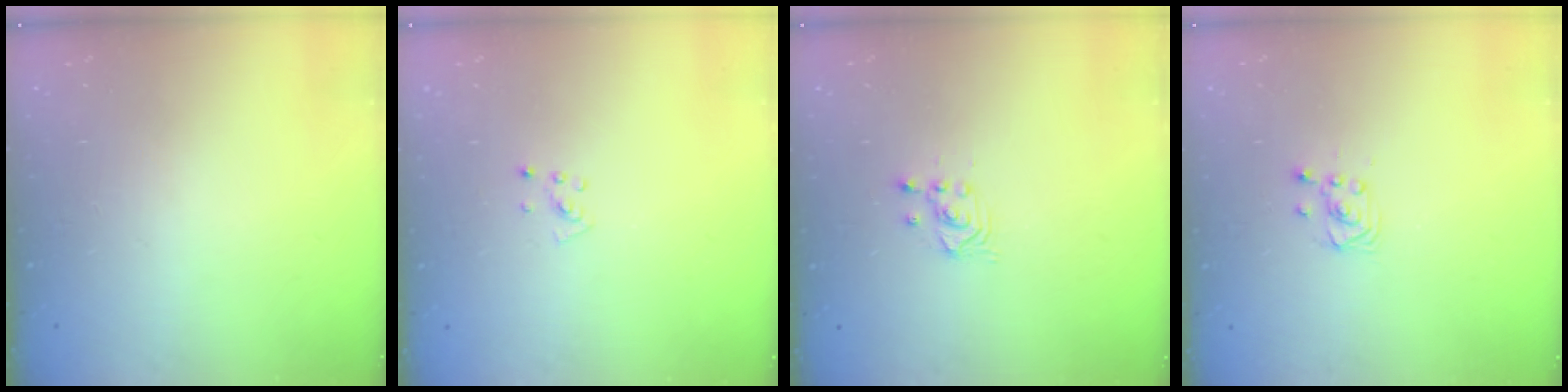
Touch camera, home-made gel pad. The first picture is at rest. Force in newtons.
{"total": 3.7, "press": 3.7, "slide": 0.4}
{"total": 2.4, "press": 2.3, "slide": 0.2}
{"total": 2.9, "press": 2.9, "slide": 0.4}